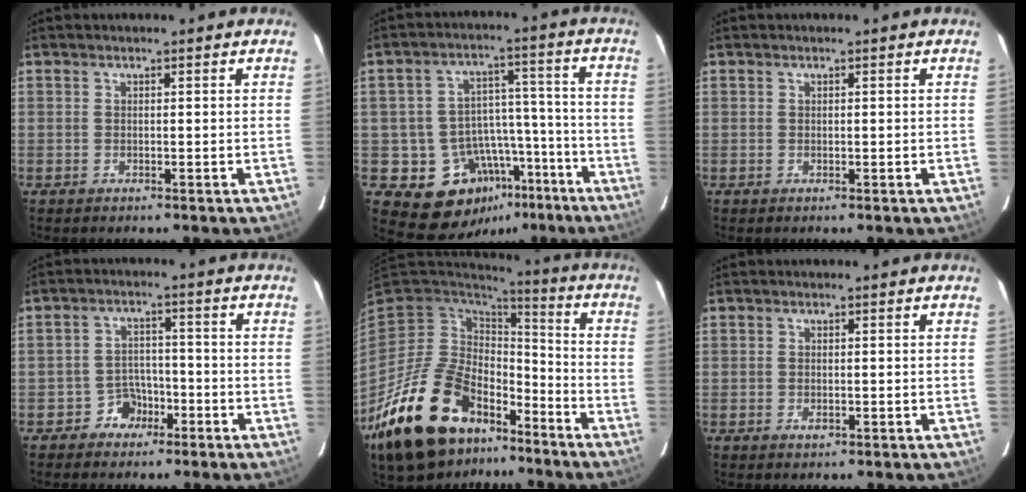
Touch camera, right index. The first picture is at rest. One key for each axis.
{"total": 14.7, "fx": -8.9, "fy": 10.8, "fz": 4.8, "tx": -0.089, "ty": 0.056, "tz": -0.102}
{"total": 0.0}
{"total": 4.7, "fx": -3.1, "fy": 3.4, "fz": 0.4, "tx": -0.012, "ty": 0.021, "tz": -0.053}
{"total": 25.8, "fx": -16.1, "fy": 14.5, "fz": 14.0, "tx": -0.281, "ty": -0.004, "tz": -0.246}
{"total": 1.2, "fx": -0.4, "fy": 0.7, "fz": 0.9, "tx": -0.014, "ty": 0.001, "tz": -0.004}